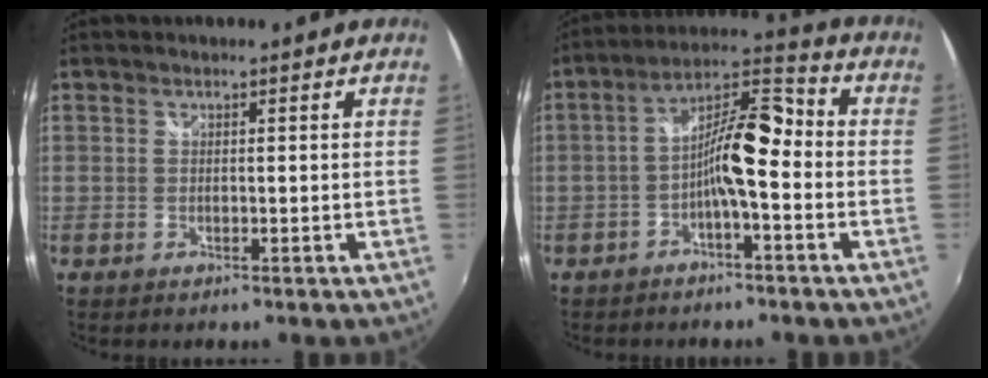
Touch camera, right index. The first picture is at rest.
{"total": 8.8, "force": [-2.7, 2.3, 8.1], "torque": [-0.159, 0.025, -0.052]}